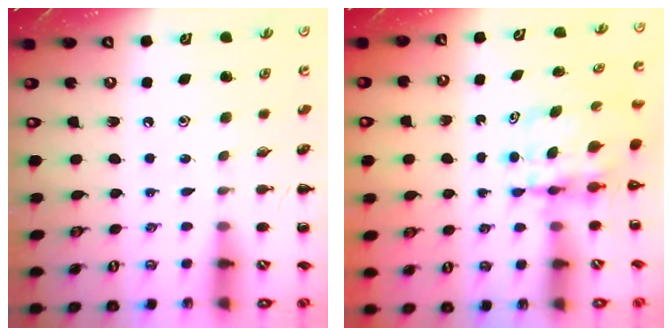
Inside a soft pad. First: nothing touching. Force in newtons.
{"total": 6.0, "press": 5.9, "slide": 1.0}